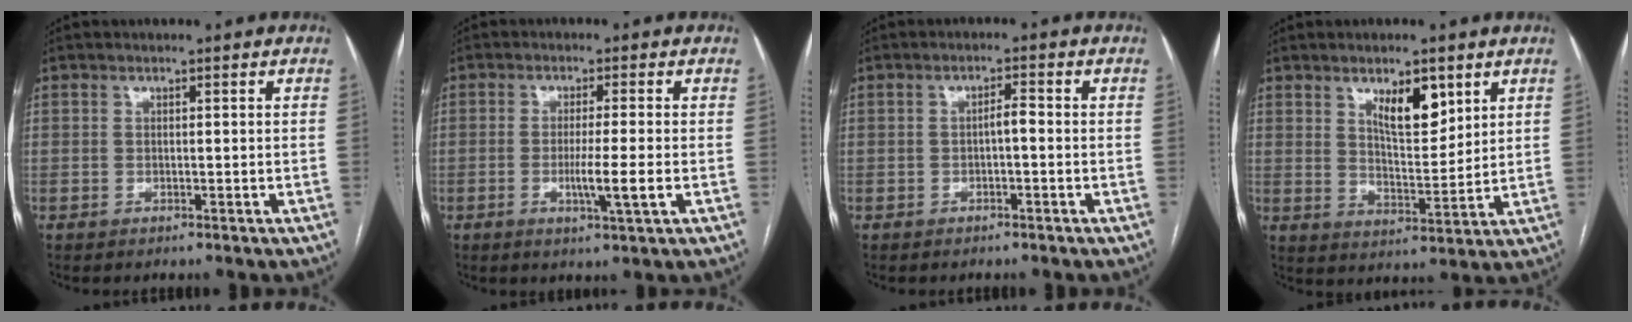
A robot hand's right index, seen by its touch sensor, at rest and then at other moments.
{"total": 5.2, "force": [-1.2, -0.4, 5.1], "torque": [-0.090, -0.013, -0.022]}
{"total": 1.7, "force": [-0.4, 0.3, 1.6], "torque": [-0.026, 0.004, -0.008]}
{"total": 7.5, "force": [4.2, 2.5, 5.7], "torque": [-0.097, -0.006, 0.075]}